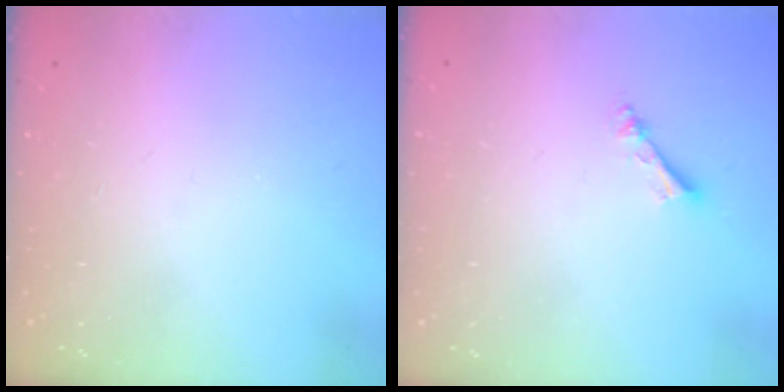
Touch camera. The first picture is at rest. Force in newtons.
{"total": 2.4, "press": 2.4, "slide": 0.4}